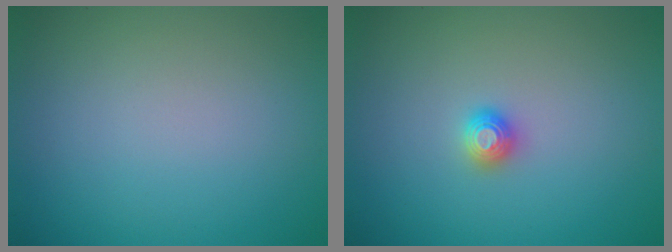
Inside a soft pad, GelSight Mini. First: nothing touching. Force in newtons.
{"total": 1.1, "press": 1.1, "slide": 0.1}